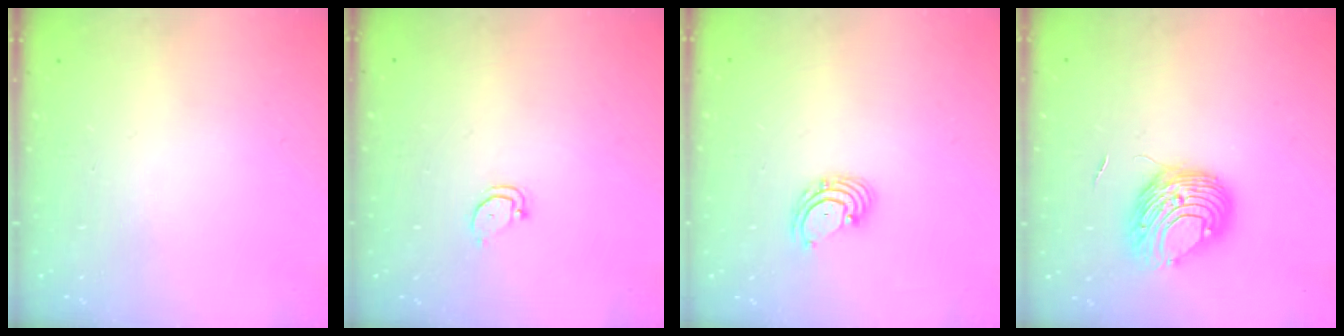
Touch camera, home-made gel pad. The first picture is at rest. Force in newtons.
{"total": 2.5, "press": 2.5, "slide": 0.3}
{"total": 3.3, "press": 3.2, "slide": 0.5}
{"total": 8.8, "press": 8.8, "slide": 0.8}